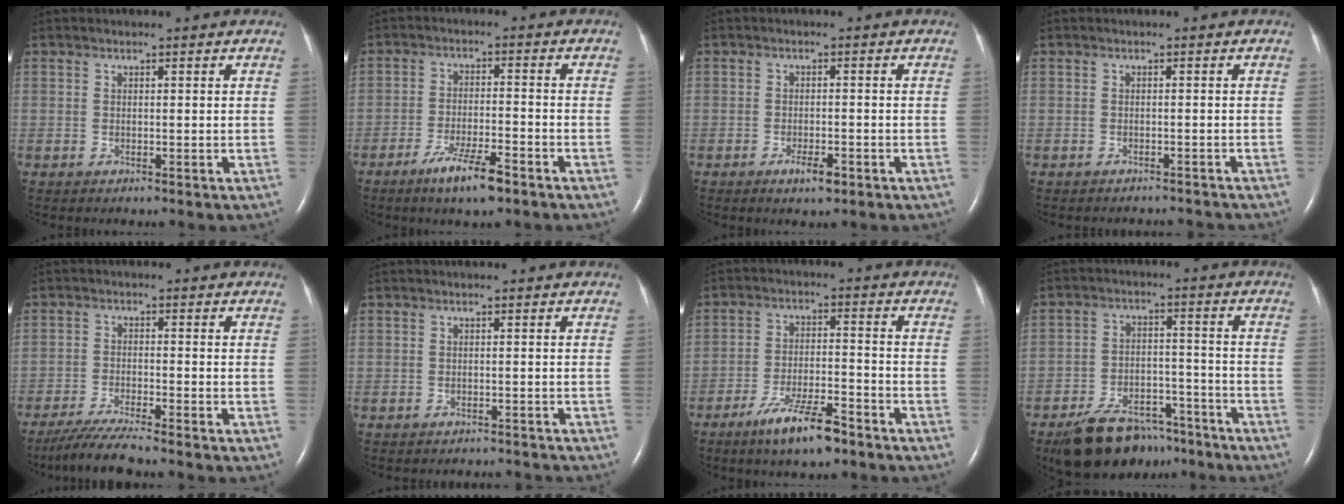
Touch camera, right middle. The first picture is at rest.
{"total": 7.0, "force": [-4.7, 1.0, 5.1], "torque": [-0.102, -0.010, -0.081]}
{"total": 2.8, "force": [-1.6, 0.8, 2.1], "torque": [-0.039, -0.001, -0.026]}
{"total": 4.5, "force": [-4.3, 1.1, 0.6], "torque": [-0.001, -0.002, -0.045]}
{"total": 6.1, "force": [-5.3, -0.7, 2.9], "torque": [-0.057, -0.025, -0.099]}
{"total": 5.4, "force": [-5.2, 1.3, 0.7], "torque": [-0.001, -0.003, -0.054]}
{"total": 8.9, "force": [-6.3, 1.6, 6.1], "torque": [-0.118, -0.012, -0.111]}
{"total": 13.4, "force": [-10.6, 5.8, 5.7], "torque": [-0.085, 0.017, -0.167]}